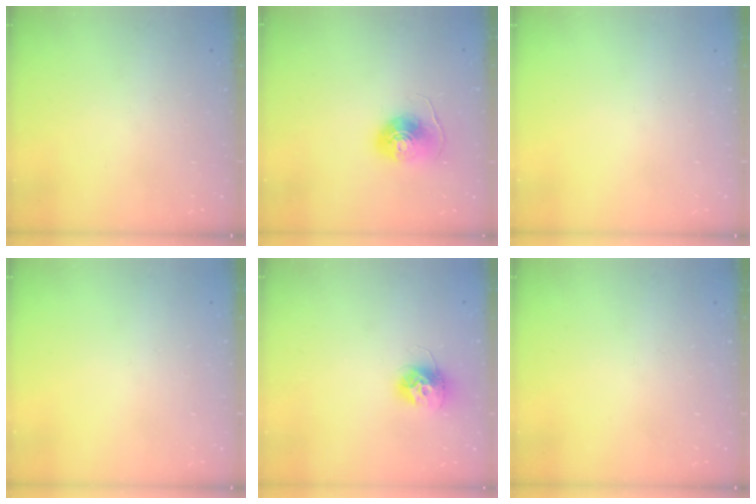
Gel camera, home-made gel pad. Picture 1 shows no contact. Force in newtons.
{"total": 8.7, "press": 8.7, "slide": 0.5}
{"total": 0.0}
{"total": 0.0}
{"total": 11.1, "press": 11.1, "slide": 0.9}
{"total": 0.0}